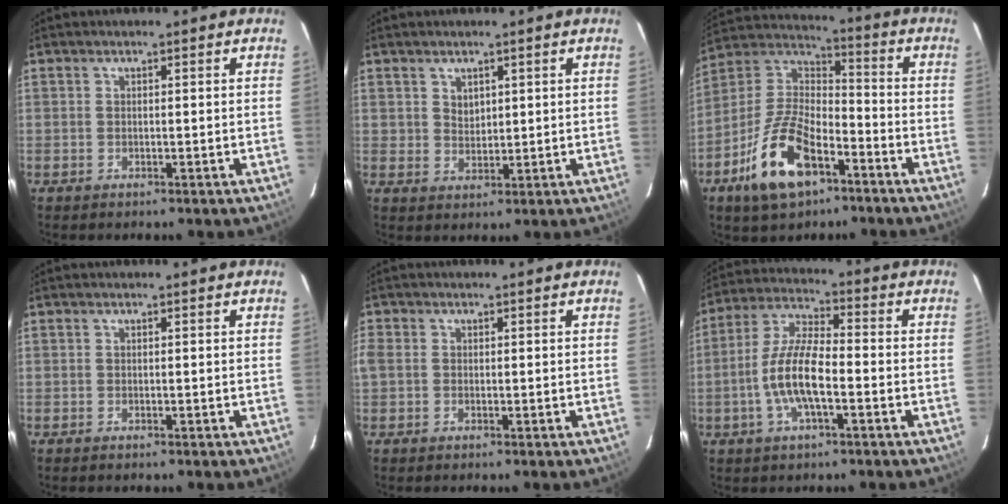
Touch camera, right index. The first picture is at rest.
{"total": 2.8, "force": [1.5, 2.2, 0.8], "torque": [-0.006, 0.004, 0.030]}
{"total": 17.0, "force": [-8.6, 8.2, 12.2], "torque": [-0.256, 0.003, -0.154]}
{"total": 0.0}
{"total": 2.6, "force": [-0.5, 2.1, 1.4], "torque": [-0.028, 0.000, -0.015]}
{"total": 10.6, "force": [-3.1, 3.1, 9.6], "torque": [-0.202, 0.004, -0.063]}